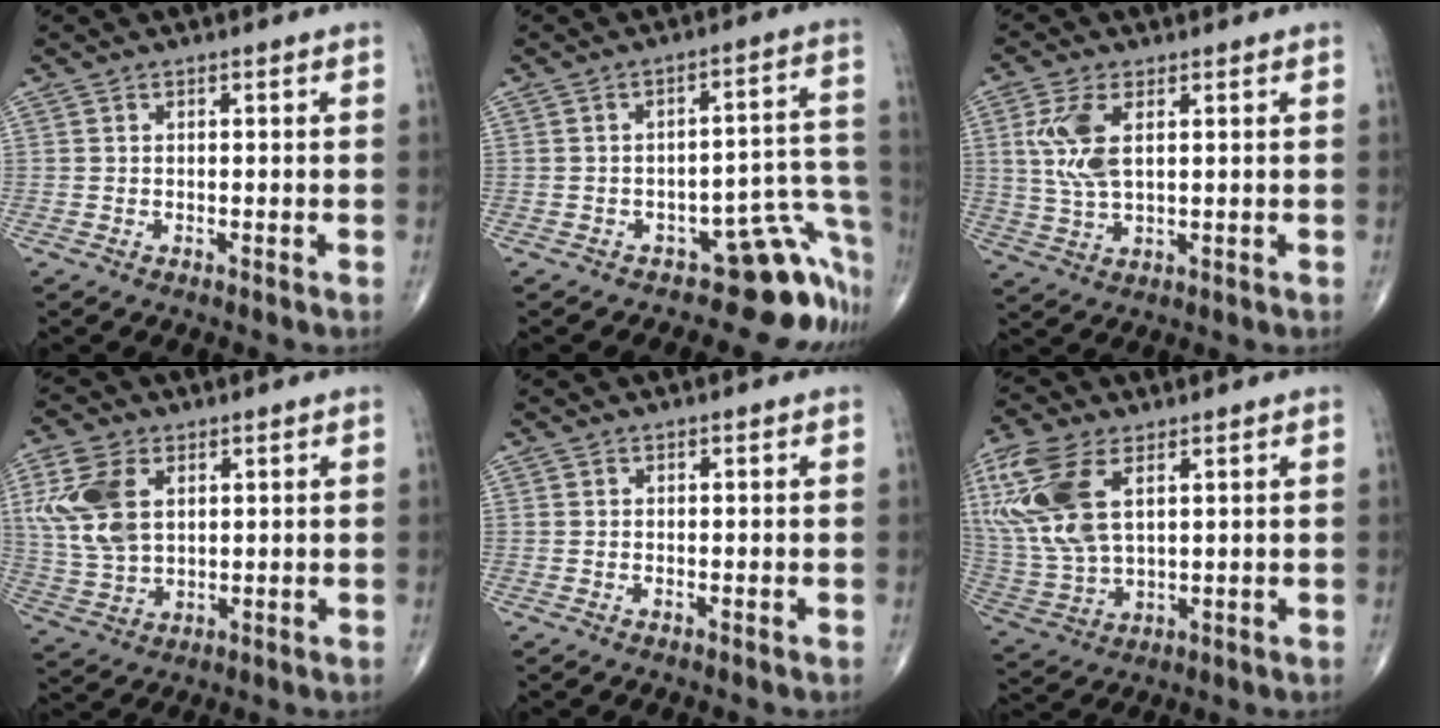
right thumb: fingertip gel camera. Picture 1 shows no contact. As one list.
[{"total": 10.0, "force": [-7.6, 4.4, 4.8], "torque": [0.020, 0.119, -0.102]}, {"total": 8.1, "force": [2.1, 3.8, 6.8], "torque": [-0.152, -0.005, 0.045]}, {"total": 11.7, "force": [3.5, 7.4, 8.5], "torque": [-0.177, -0.004, 0.074]}, {"total": 0.0}, {"total": 17.2, "force": [6.0, 9.0, 13.3], "torque": [-0.310, -0.012, 0.123]}]